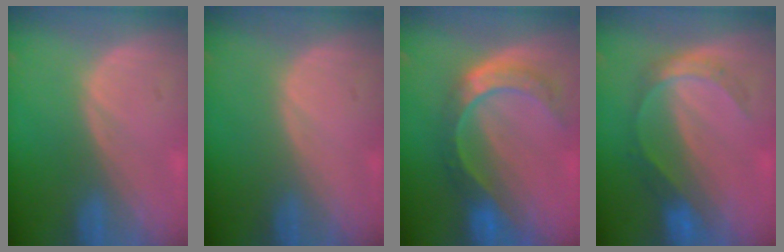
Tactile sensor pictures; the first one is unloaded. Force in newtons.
{"total": 0.0}
{"total": 8.5, "press": 7.2, "slide": 4.6}
{"total": 5.3, "press": 5.0, "slide": 1.7}